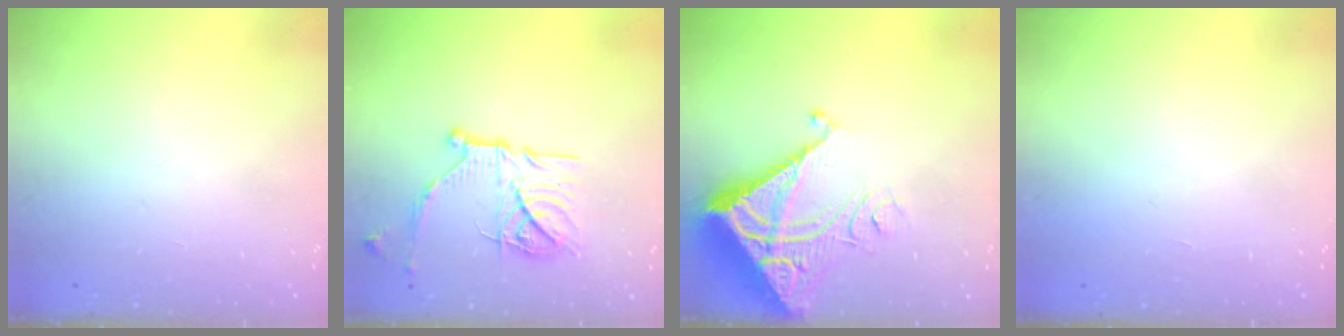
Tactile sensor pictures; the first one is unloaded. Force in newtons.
{"total": 18.0, "press": 18.0, "slide": 1.5}
{"total": 7.4, "press": 7.3, "slide": 0.8}
{"total": 1.7, "press": 1.7, "slide": 0.1}